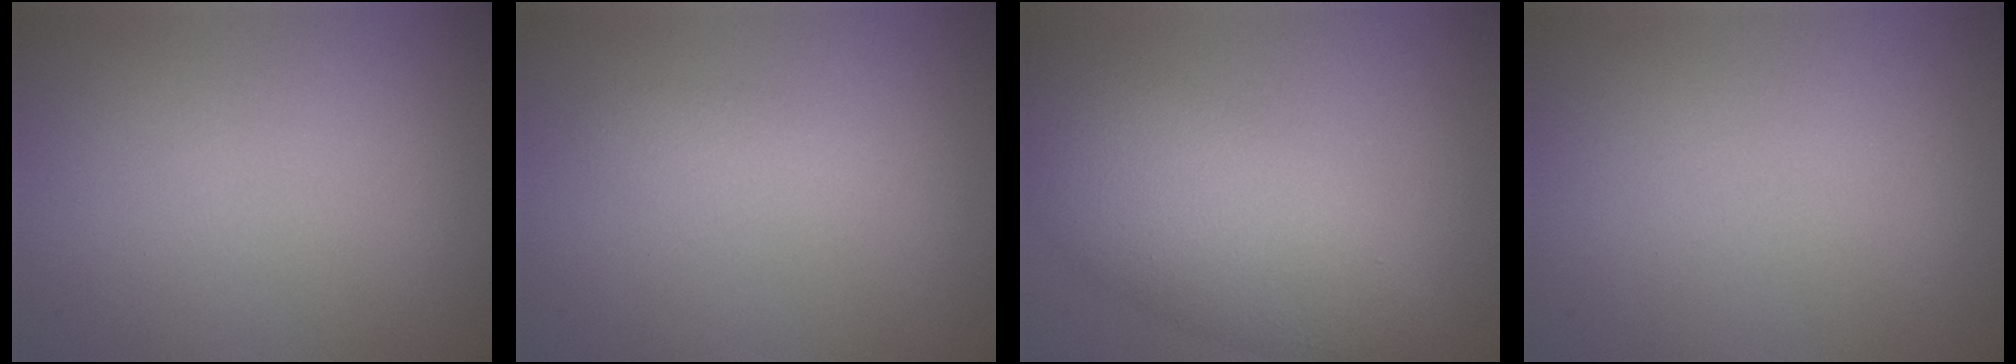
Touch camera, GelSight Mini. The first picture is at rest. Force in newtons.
{"total": 1.4, "press": 1.4, "slide": 0.1}
{"total": 8.1, "press": 8.1, "slide": 0.3}
{"total": 0.0}